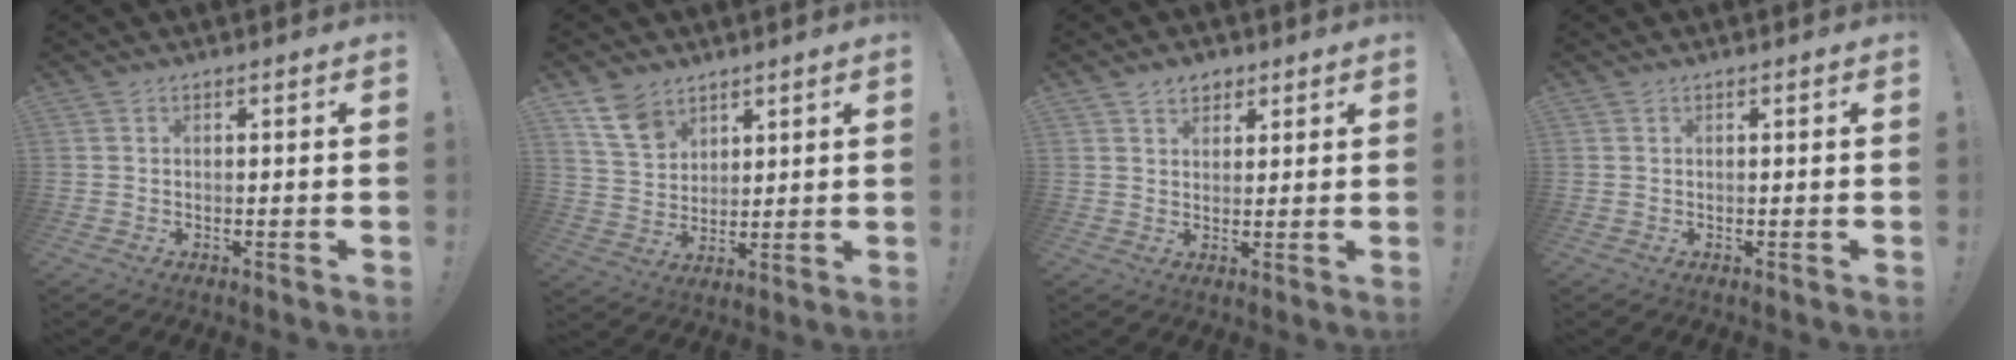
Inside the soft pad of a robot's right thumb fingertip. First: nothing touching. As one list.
[{"total": 10.1, "force": [6.7, 6.5, 3.8], "torque": [-0.065, -0.037, 0.133]}, {"total": 4.5, "force": [3.0, 3.1, 1.3], "torque": [-0.007, -0.014, 0.053]}, {"total": 0.0}]